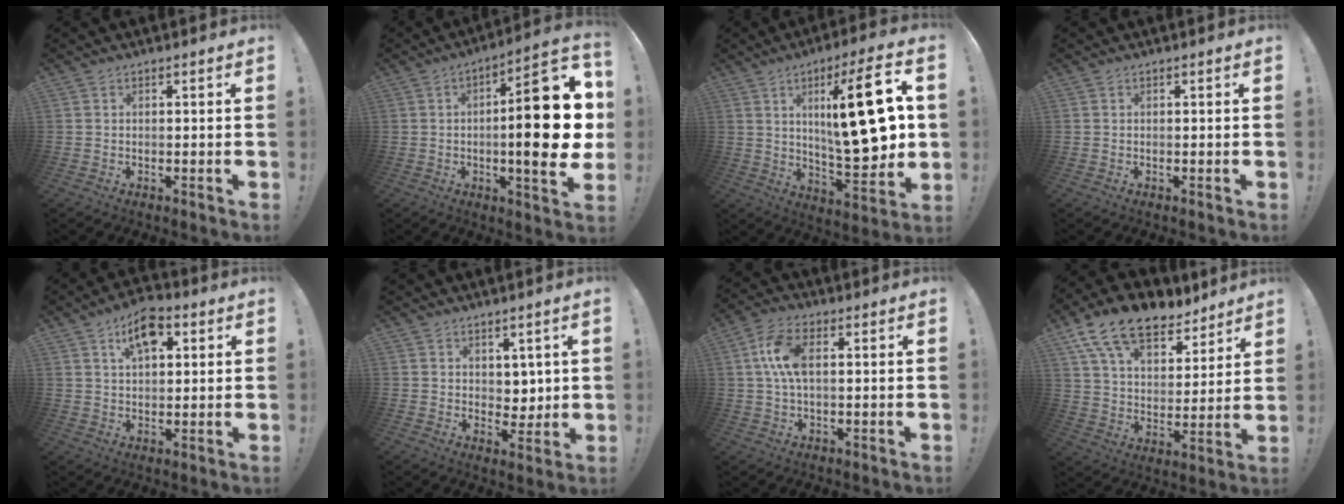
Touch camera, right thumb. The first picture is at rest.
{"total": 22.6, "force": [-0.8, 6.3, 21.7], "torque": [-0.302, 0.006, -0.015]}
{"total": 23.7, "force": [4.6, 6.8, 22.2], "torque": [-0.334, -0.020, 0.063]}
{"total": 0.0}
{"total": 9.5, "force": [4.1, 5.6, 6.5], "torque": [-0.092, -0.002, 0.071]}
{"total": 5.1, "force": [2.8, 4.2, 1.1], "torque": [-0.006, -0.028, 0.054]}
{"total": 9.8, "force": [1.6, 4.8, 8.4], "torque": [-0.168, 0.002, 0.029]}
{"total": 16.4, "force": [11.6, 8.3, 8.2], "torque": [-0.141, -0.080, 0.211]}